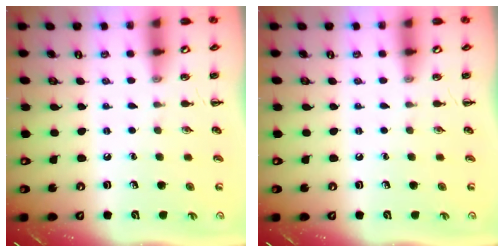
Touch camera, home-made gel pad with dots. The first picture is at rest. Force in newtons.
{"total": 0.0}